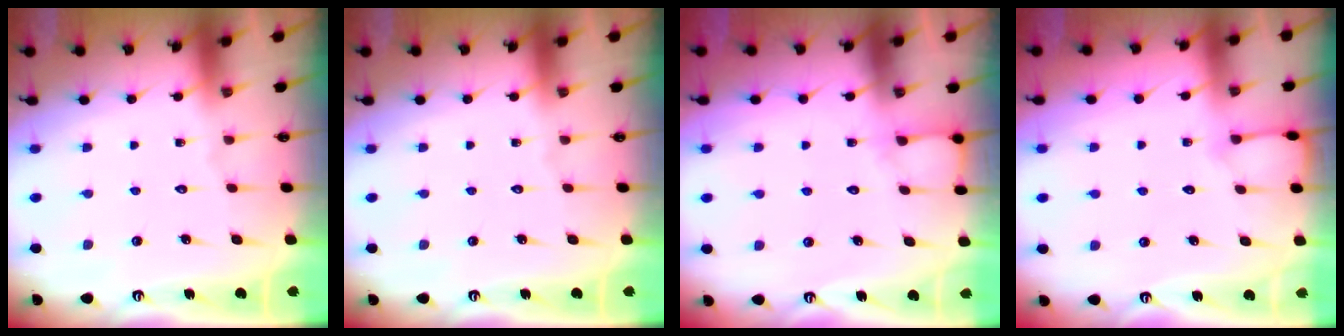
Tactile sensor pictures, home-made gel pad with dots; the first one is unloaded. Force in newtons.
{"total": 0.0}
{"total": 4.5, "press": 4.5, "slide": 0.4}
{"total": 4.7, "press": 4.7, "slide": 0.5}